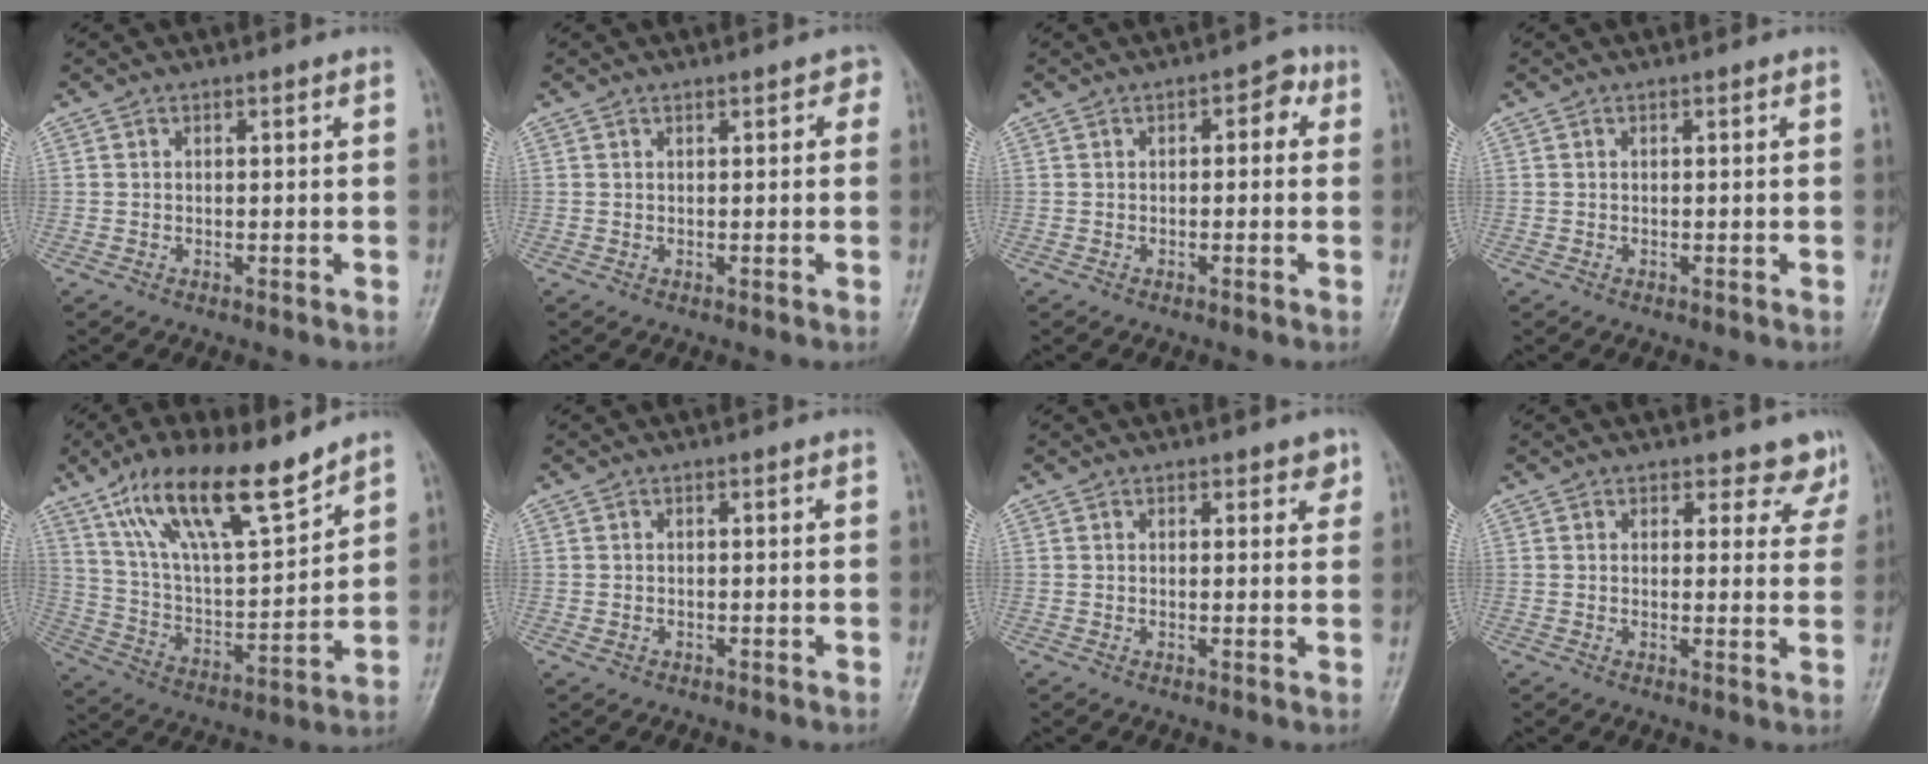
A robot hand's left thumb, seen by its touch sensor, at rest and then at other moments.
{"total": 1.5, "force": [0.8, 0.9, 0.9], "torque": [0.005, 0.002, 0.004]}
{"total": 3.6, "force": [0.6, 2.1, 2.8], "torque": [-0.015, 0.012, -0.004]}
{"total": 0.0}
{"total": 18.7, "force": [12.8, 5.4, 12.4], "torque": [-0.193, -0.057, 0.240]}
{"total": 0.9, "force": [-0.3, 0.7, 0.4], "torque": [-0.007, 0.000, -0.004]}
{"total": 2.7, "force": [1.6, 1.5, 1.5], "torque": [0.003, -0.006, 0.018]}
{"total": 5.8, "force": [4.8, 3.1, 0.7], "torque": [0.036, -0.027, 0.041]}